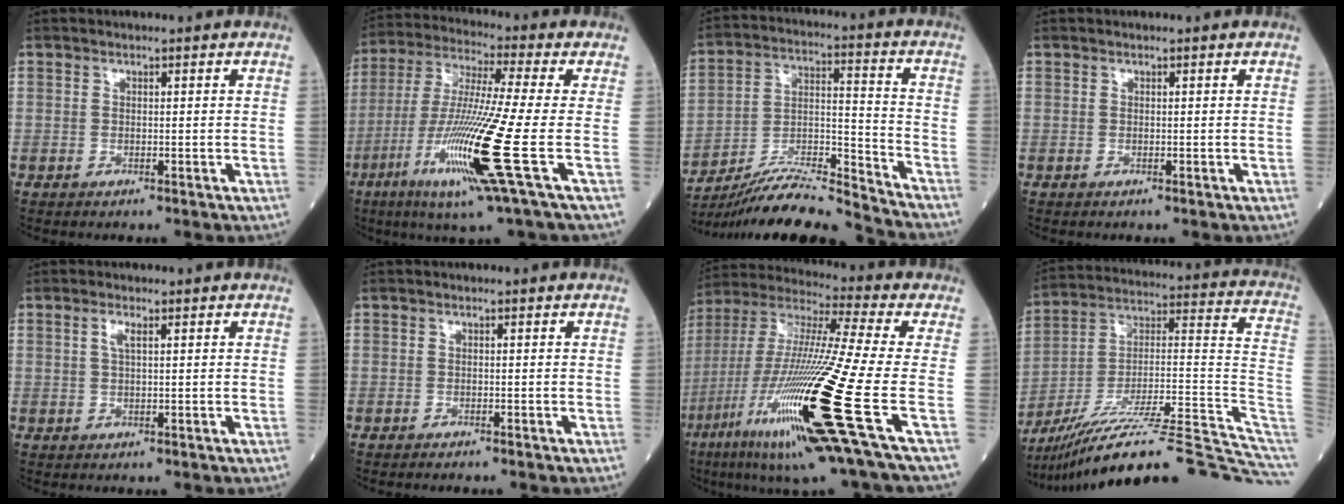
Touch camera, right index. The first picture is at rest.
{"total": 17.1, "force": [-5.7, -1.3, 16.1], "torque": [-0.332, -0.034, -0.116]}
{"total": 15.4, "force": [-14.7, -1.0, 4.3], "torque": [-0.076, 0.017, -0.264]}
{"total": 0.0}
{"total": 1.6, "force": [0.7, 0.3, 1.4], "torque": [-0.034, 0.002, 0.012]}
{"total": 0.8, "force": [-0.8, -0.1, 0.2], "torque": [-0.003, -0.001, -0.013]}
{"total": 25.4, "force": [-9.0, 0.0, 23.7], "torque": [-0.470, -0.051, -0.169]}
{"total": 31.7, "force": [-25.4, 1.9, 18.8], "torque": [-0.190, 0.008, -0.379]}